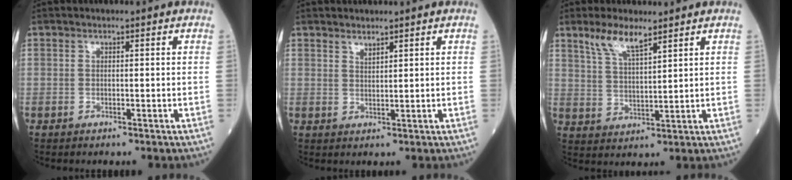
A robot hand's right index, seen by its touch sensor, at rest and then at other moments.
{"total": 1.4, "force": [1.3, 0.2, 0.6], "torque": [-0.015, -0.005, 0.028]}
{"total": 6.1, "force": [4.4, 1.0, 4.1], "torque": [-0.089, 0.004, 0.090]}